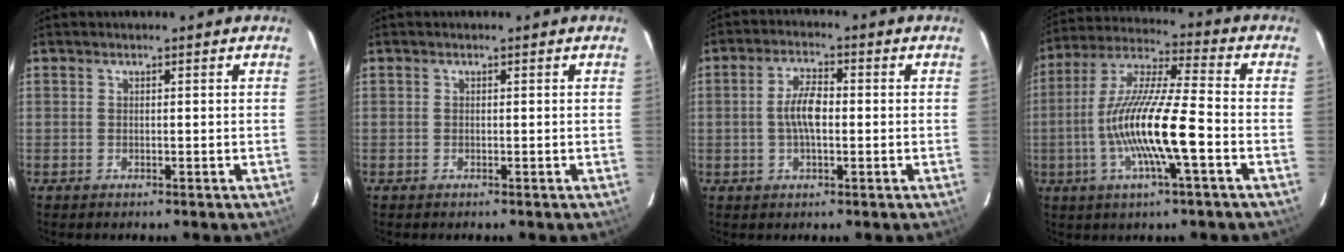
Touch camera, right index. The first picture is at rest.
{"total": 0.0}
{"total": 5.6, "force": [-0.4, 2.2, 5.1], "torque": [-0.100, 0.010, -0.008]}
{"total": 16.0, "force": [-4.3, 1.6, 15.3], "torque": [-0.301, -0.002, -0.086]}